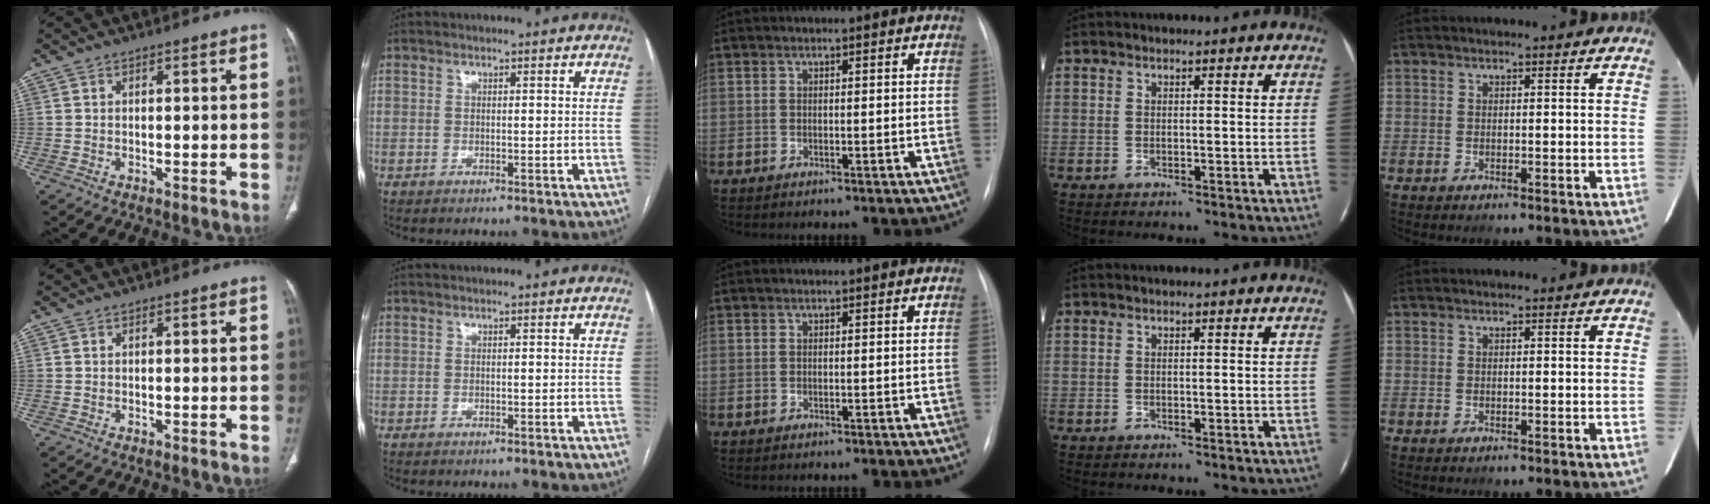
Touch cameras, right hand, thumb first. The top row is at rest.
{}